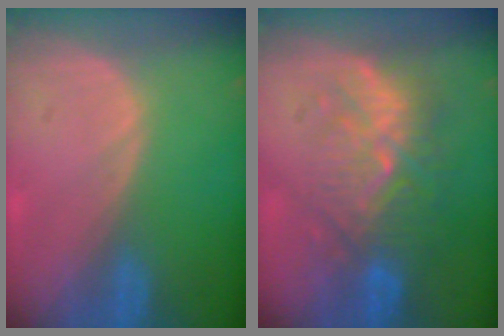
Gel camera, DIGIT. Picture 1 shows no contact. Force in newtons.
{"total": 9.4, "press": 9.0, "slide": 2.6}